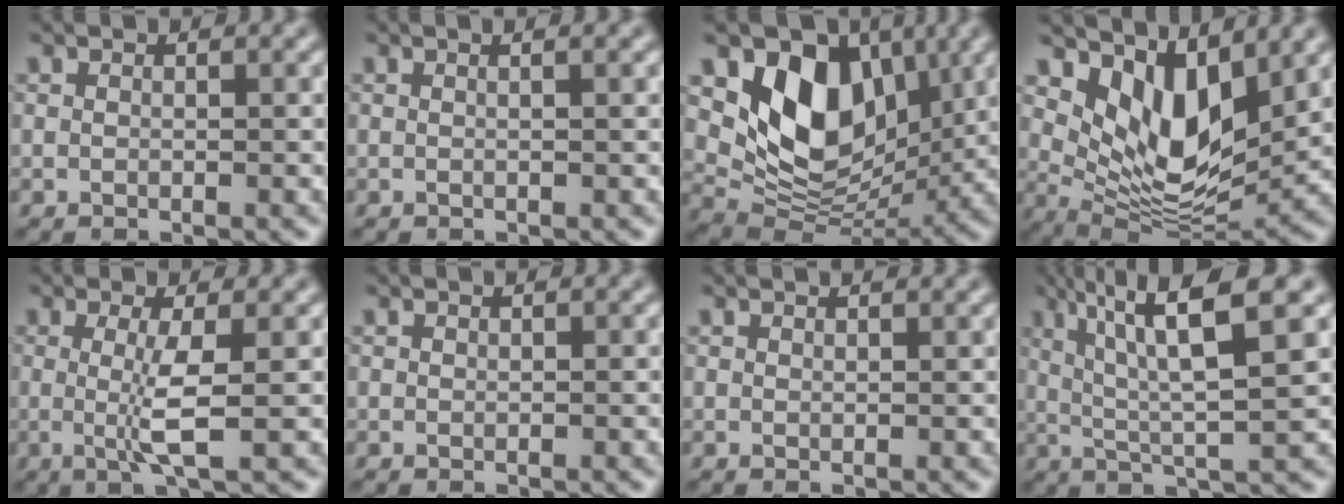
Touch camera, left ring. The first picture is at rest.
{"total": 1.2, "force": [0.4, 0.5, 1.0], "torque": [-0.011, 0.004, -0.009]}
{"total": 8.3, "force": [3.2, 5.9, 4.9], "torque": [-0.089, -0.015, 0.064]}
{"total": 8.2, "force": [3.6, 4.0, 6.2], "torque": [-0.117, -0.019, 0.073]}
{"total": 3.1, "force": [-0.4, 0.3, 3.1], "torque": [-0.069, -0.004, -0.002]}
{"total": 0.0}
{"total": 1.5, "force": [1.3, 0.4, 0.5], "torque": [0.000, 0.006, 0.005]}
{"total": 8.1, "force": [3.3, 1.5, 7.2], "torque": [-0.114, 0.016, 0.062]}